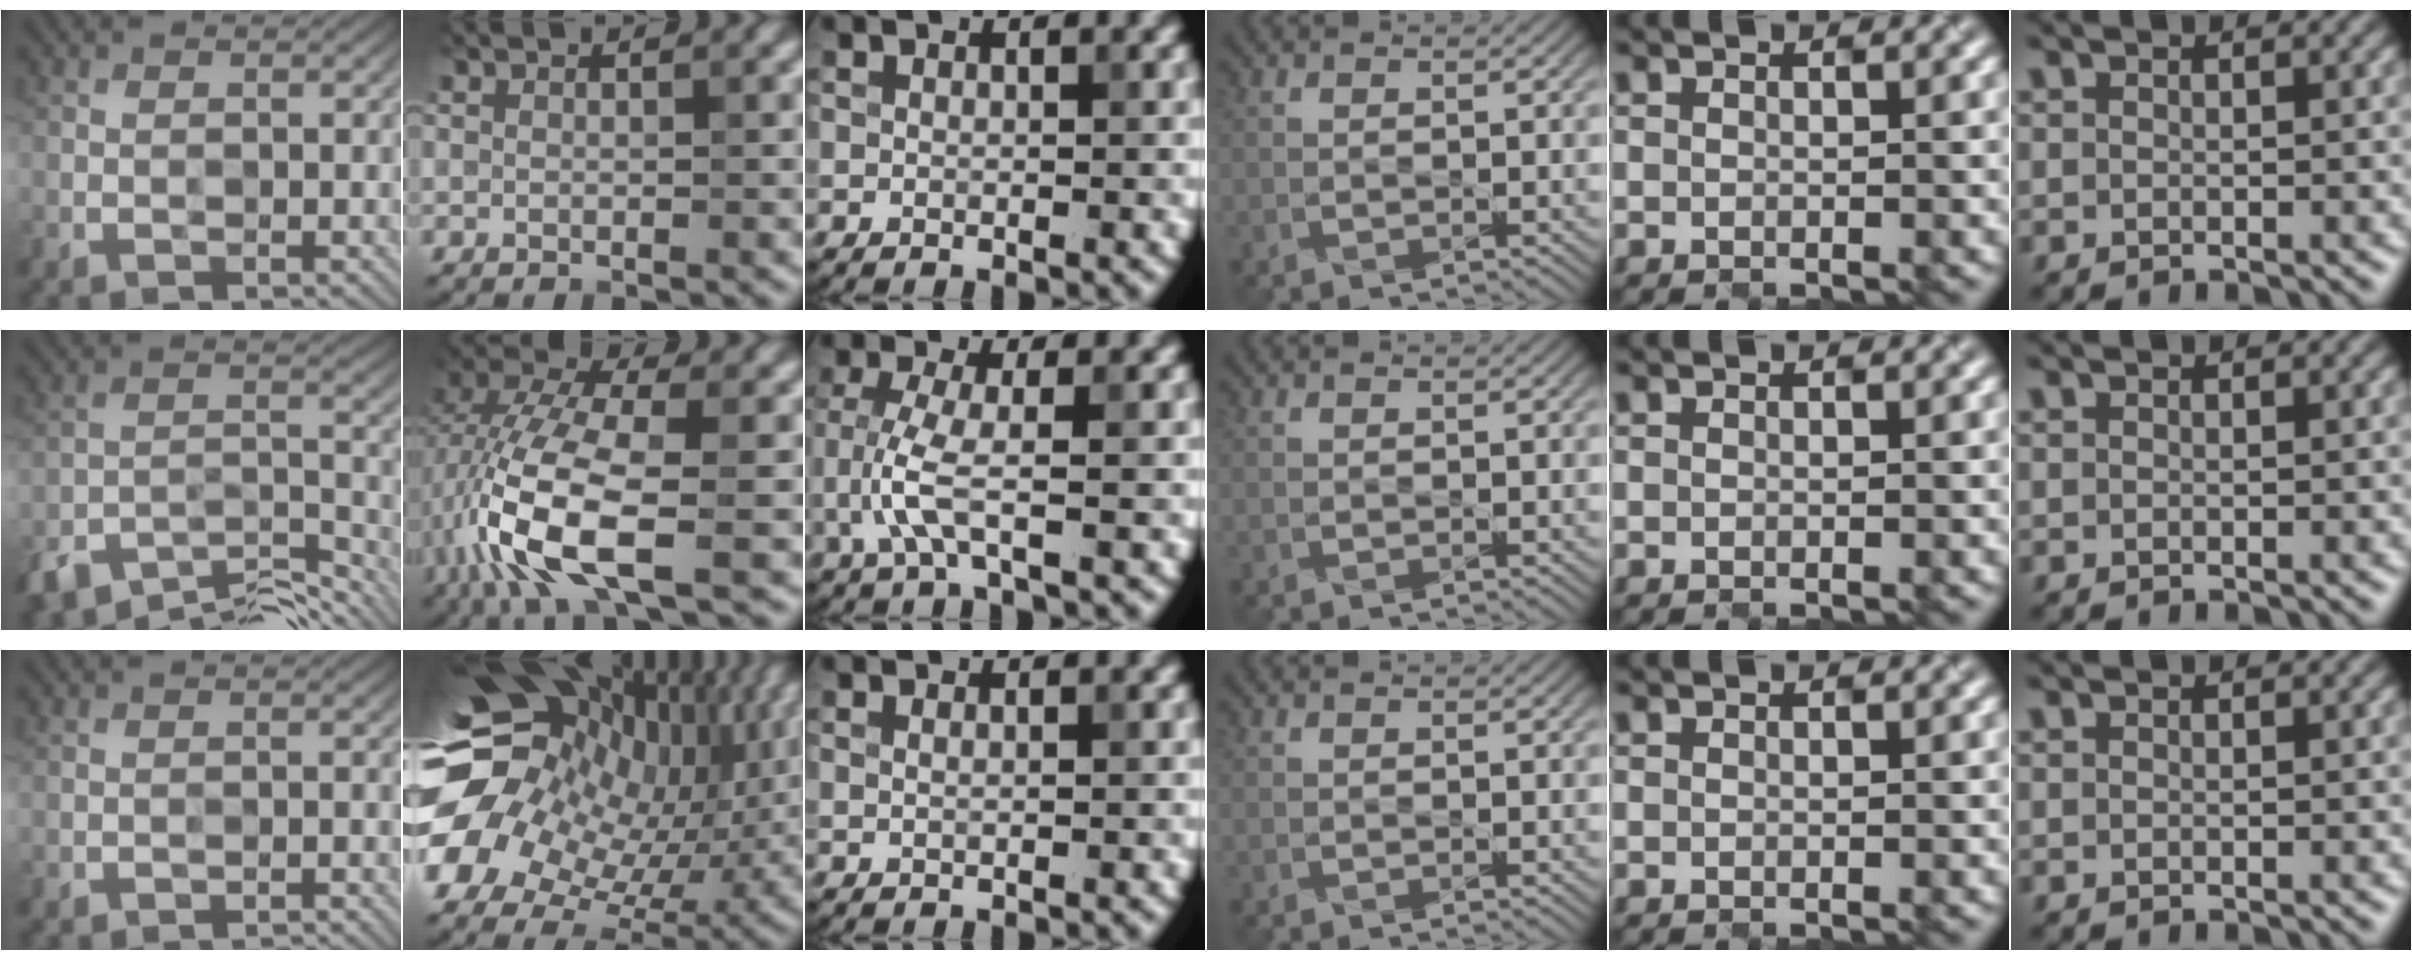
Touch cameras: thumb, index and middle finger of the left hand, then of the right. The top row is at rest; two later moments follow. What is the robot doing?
{"motion": "close", "object": "sandwich press"}